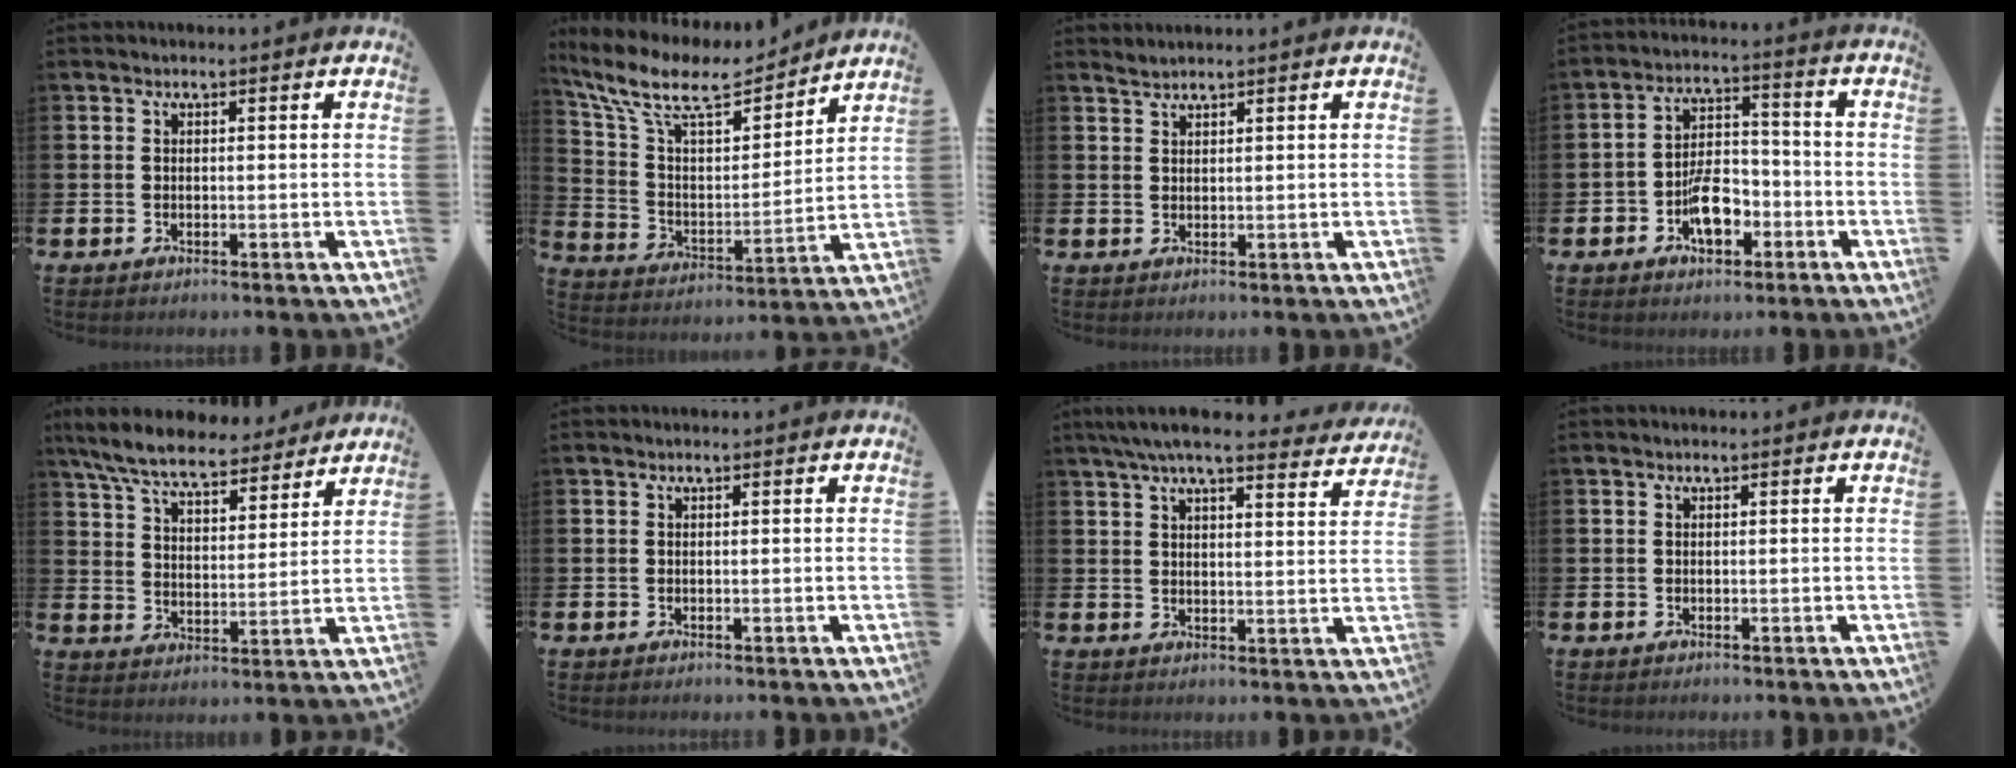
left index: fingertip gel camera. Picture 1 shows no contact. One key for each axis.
{"total": 11.2, "fx": 9.5, "fy": 3.5, "fz": 4.7, "tx": -0.130, "ty": -0.059, "tz": 0.163}
{"total": 1.4, "fx": 1.4, "fy": 0.1, "fz": 0.0, "tx": 0.002, "ty": 0.000, "tz": 0.027}
{"total": 7.1, "fx": -3.0, "fy": 4.1, "fz": 4.9, "tx": -0.084, "ty": 0.016, "tz": -0.055}
{"total": 8.2, "fx": 7.4, "fy": 1.9, "fz": 2.8, "tx": -0.089, "ty": -0.036, "tz": 0.133}
{"total": 0.0}
{"total": 7.3, "fx": 6.6, "fy": 1.1, "fz": 2.9, "tx": -0.065, "ty": -0.029, "tz": 0.117}
{"total": 0.0}